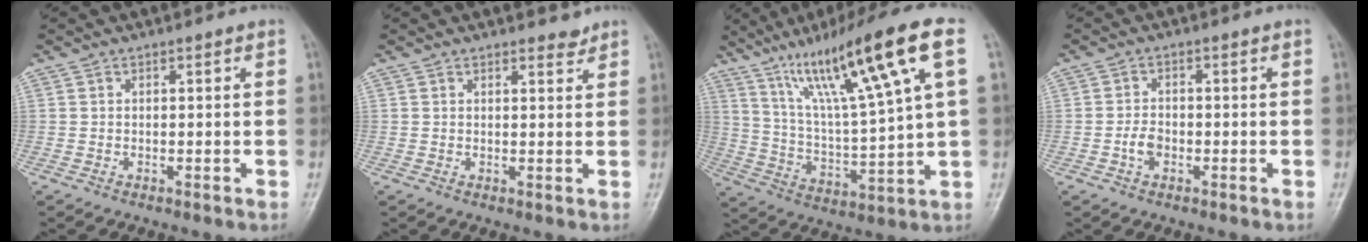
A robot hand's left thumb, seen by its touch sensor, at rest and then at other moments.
{"total": 1.8, "force": [1.6, 0.7, 0.4], "torque": [0.006, -0.012, 0.019]}
{"total": 20.7, "force": [9.7, 2.3, 18.1], "torque": [-0.296, -0.014, 0.172]}
{"total": 3.0, "force": [-1.1, 2.0, 1.9], "torque": [-0.030, 0.013, -0.024]}